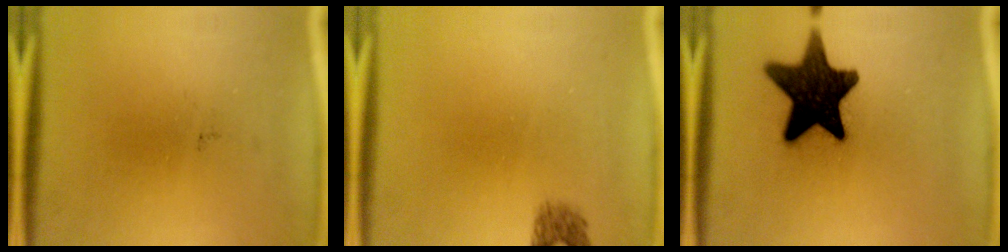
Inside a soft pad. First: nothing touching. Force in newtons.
{"total": 1.6}
{"total": 16.1}